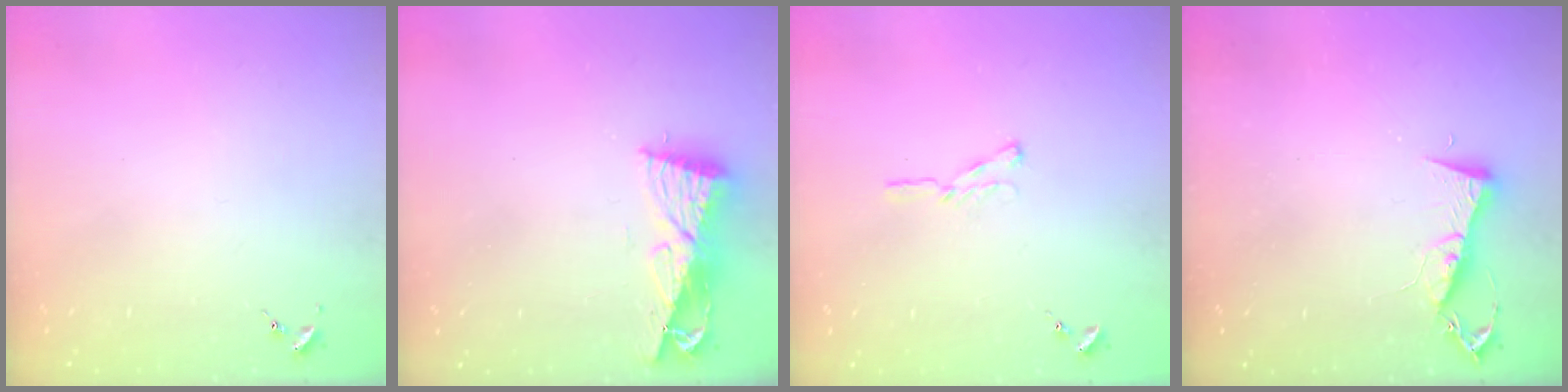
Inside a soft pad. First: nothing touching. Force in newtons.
{"total": 9.3, "press": 9.3, "slide": 1.0}
{"total": 4.4, "press": 4.4, "slide": 0.5}
{"total": 7.2, "press": 7.1, "slide": 0.7}